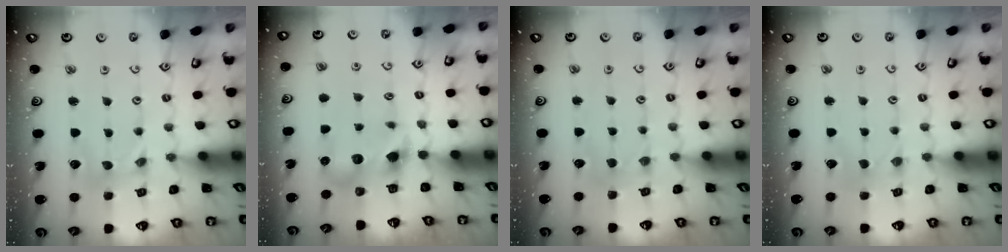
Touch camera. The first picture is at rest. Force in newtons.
{"total": 7.2, "press": 7.2, "slide": 0.4}
{"total": 2.9, "press": 2.9, "slide": 0.4}
{"total": 0.0}